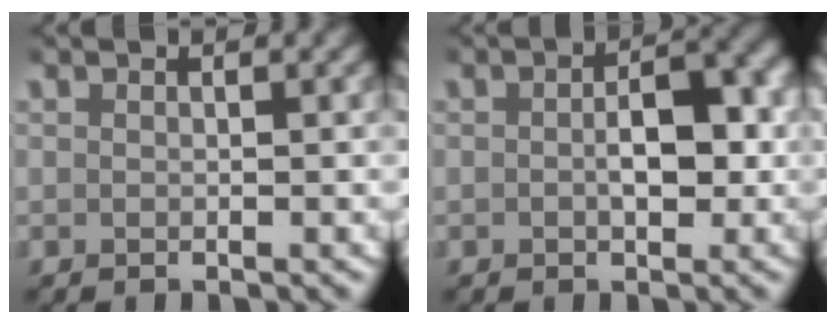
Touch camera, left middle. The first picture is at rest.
{"total": 4.1, "force": [-0.3, 2.2, 3.4], "torque": [-0.055, 0.001, -0.001]}